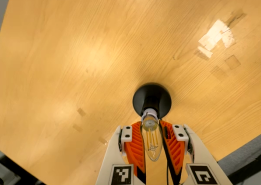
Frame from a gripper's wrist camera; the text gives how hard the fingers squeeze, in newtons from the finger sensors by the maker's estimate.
{"total": 18.2, "left": 18.1, "right": 18.3}